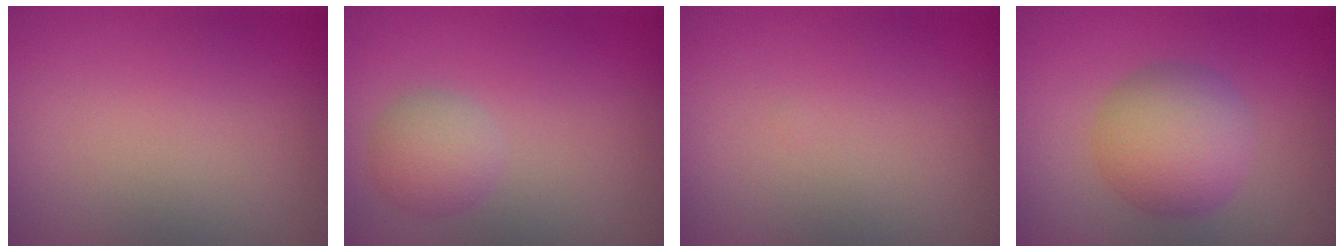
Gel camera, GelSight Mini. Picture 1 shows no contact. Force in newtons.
{"total": 2.4, "press": 2.4, "slide": 0.0}
{"total": 0.0}
{"total": 5.2, "press": 5.2, "slide": 0.0}